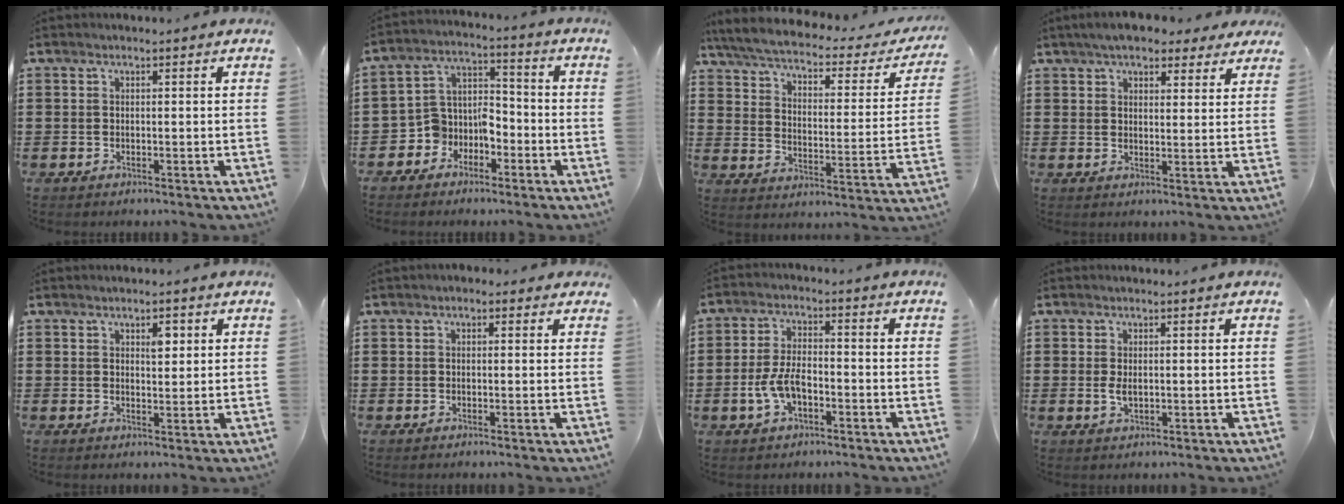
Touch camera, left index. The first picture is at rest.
{"total": 6.2, "force": [-4.3, 4.4, 1.2], "torque": [-0.046, 0.005, -0.089]}
{"total": 4.0, "force": [3.2, 0.6, 2.3], "torque": [-0.062, -0.027, 0.048]}
{"total": 5.6, "force": [4.8, 1.8, 2.2], "torque": [-0.050, -0.001, 0.088]}
{"total": 2.7, "force": [1.3, 1.4, 1.9], "torque": [-0.024, 0.000, 0.019]}
{"total": 1.2, "force": [0.4, 0.9, 0.6], "torque": [-0.014, 0.008, 0.007]}
{"total": 6.0, "force": [-2.2, 2.9, 4.8], "torque": [-0.109, 0.001, -0.046]}
{"total": 2.0, "force": [-0.1, 1.0, 1.7], "torque": [-0.049, -0.003, -0.007]}